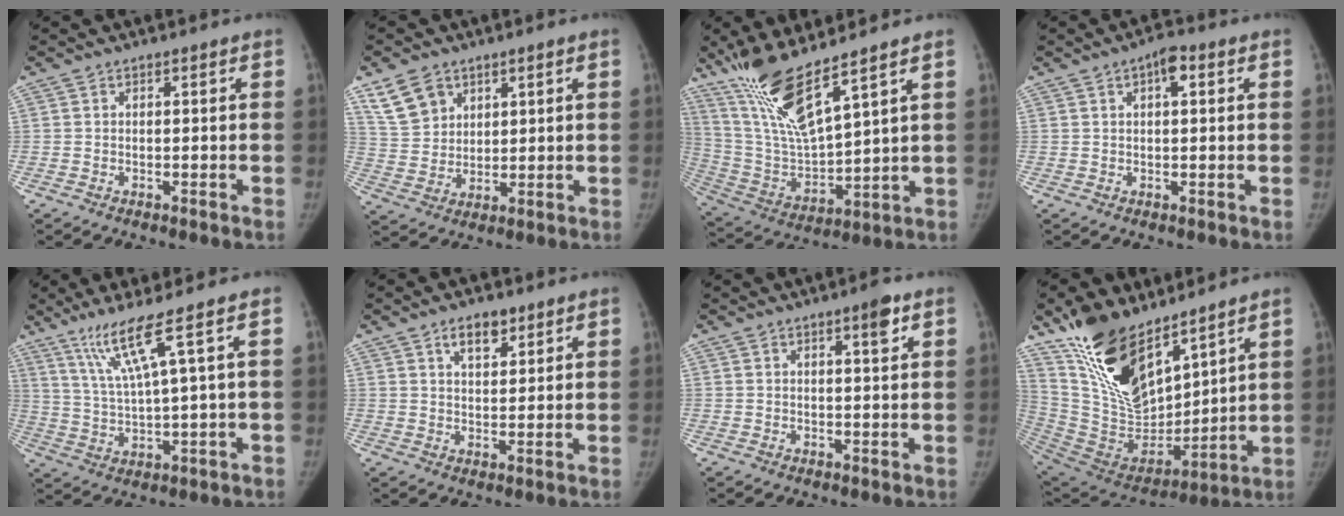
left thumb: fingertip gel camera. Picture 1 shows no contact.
{"total": 7.9, "force": [4.8, 5.7, 2.7], "torque": [-0.032, -0.018, 0.102]}
{"total": 14.9, "force": [10.6, 2.3, 10.1], "torque": [-0.198, -0.060, 0.225]}
{"total": 3.5, "force": [1.4, 1.7, 2.8], "torque": [-0.034, 0.005, 0.014]}
{"total": 8.0, "force": [4.7, -1.4, 6.3], "torque": [-0.136, -0.026, 0.111]}
{"total": 5.2, "force": [3.3, 2.5, 3.1], "torque": [-0.030, -0.020, 0.054]}
{"total": 3.2, "force": [1.8, 0.5, 2.6], "torque": [-0.033, -0.008, 0.025]}
{"total": 22.9, "force": [15.7, 10.4, 13.0], "torque": [-0.203, -0.074, 0.301]}